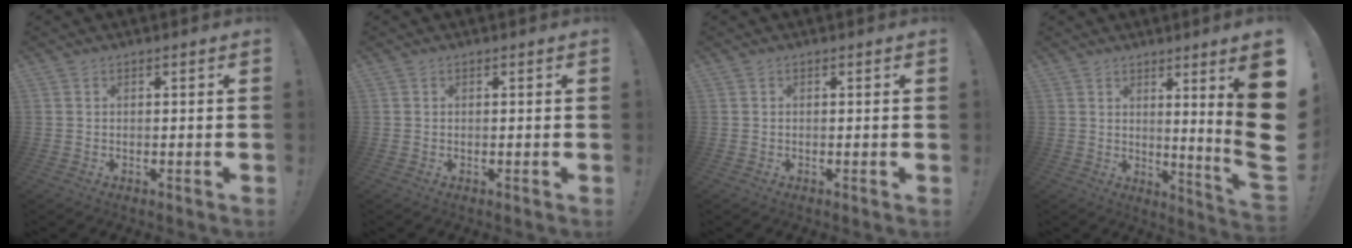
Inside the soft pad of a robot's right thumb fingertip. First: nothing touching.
{"total": 0.0}
{"total": 0.0}
{"total": 11.5, "force": [2.7, -2.1, 11.0], "torque": [-0.155, -0.050, 0.025]}